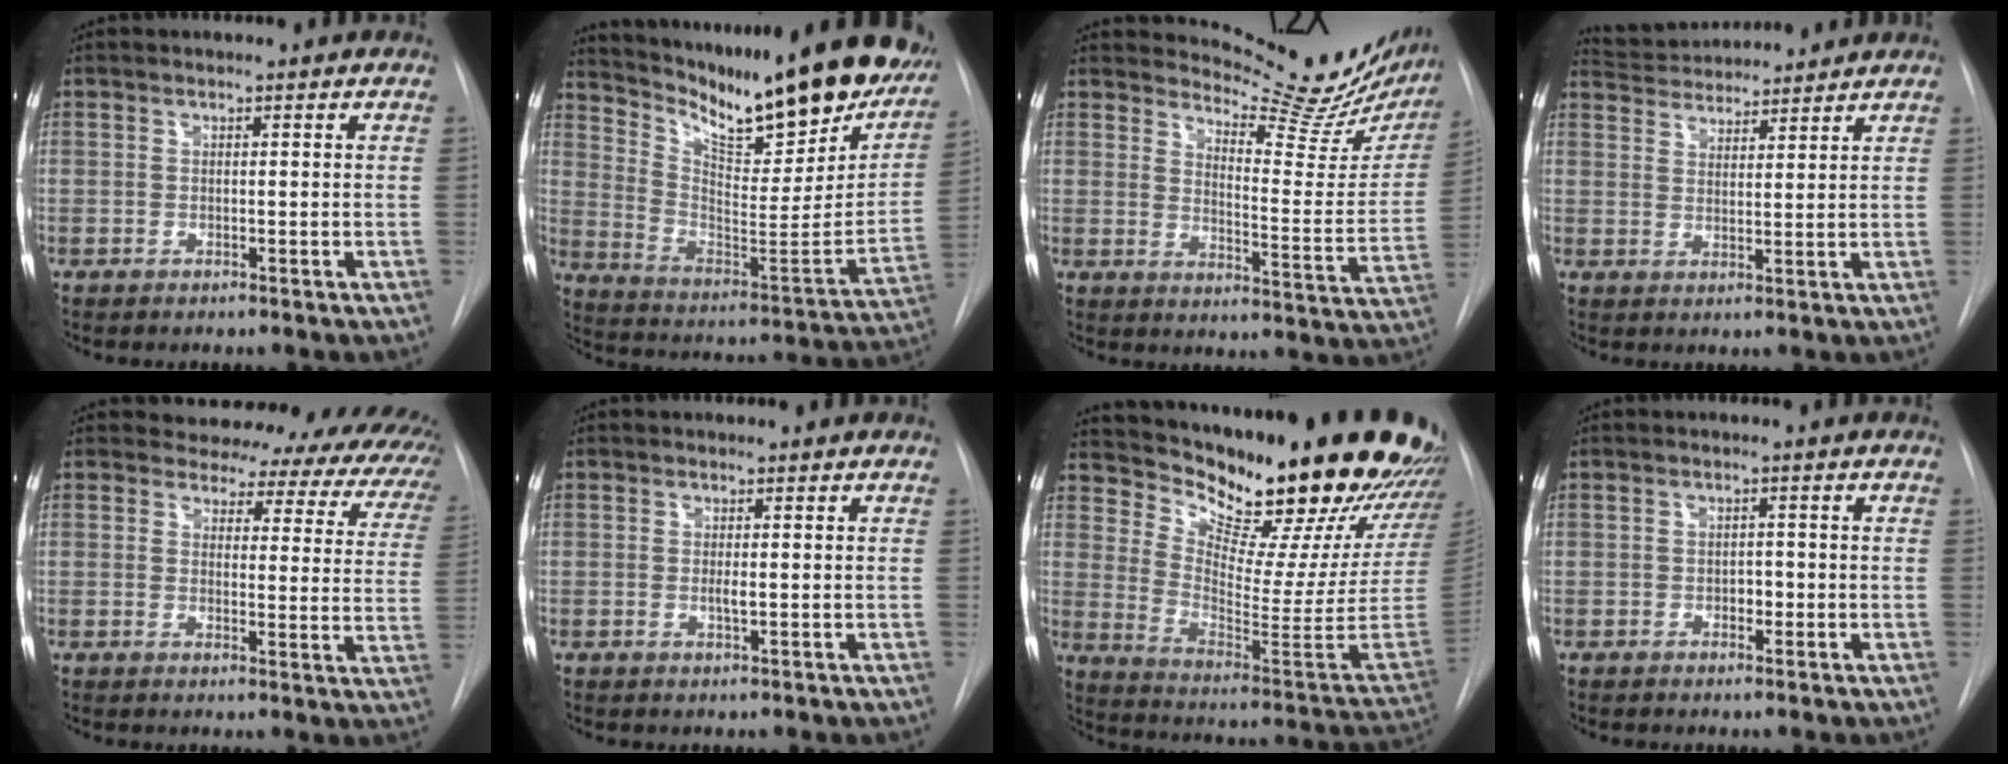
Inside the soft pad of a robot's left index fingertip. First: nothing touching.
{"total": 27.9, "force": [22.3, 7.2, 15.2], "torque": [-0.240, -0.055, 0.312]}
{"total": 16.9, "force": [15.9, 3.1, 4.6], "torque": [-0.050, -0.087, 0.182]}
{"total": 9.1, "force": [8.8, 1.4, 1.6], "torque": [-0.032, 0.023, 0.140]}
{"total": 18.1, "force": [16.1, 6.6, 4.7], "torque": [-0.035, -0.047, 0.153]}
{"total": 1.2, "force": [-0.1, 0.3, 1.2], "torque": [-0.023, -0.003, -0.001]}
{"total": 27.7, "force": [23.1, 5.0, 14.3], "torque": [-0.228, -0.099, 0.306]}
{"total": 1.5, "force": [-0.5, 1.0, 1.1], "torque": [-0.012, 0.004, -0.007]}